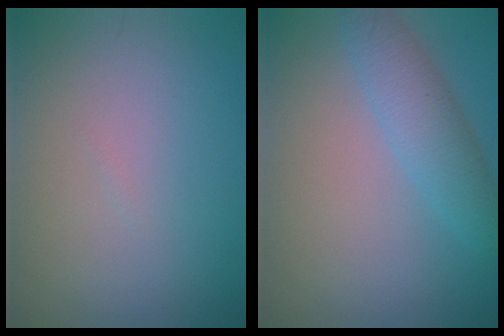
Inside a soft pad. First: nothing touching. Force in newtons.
{"total": 3.5, "press": 3.5, "slide": 0.2}